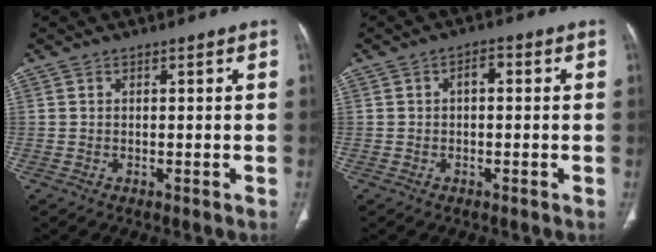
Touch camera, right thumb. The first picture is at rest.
{"total": 2.3, "force": [0.1, 1.4, 1.8], "torque": [-0.023, 0.010, -0.004]}